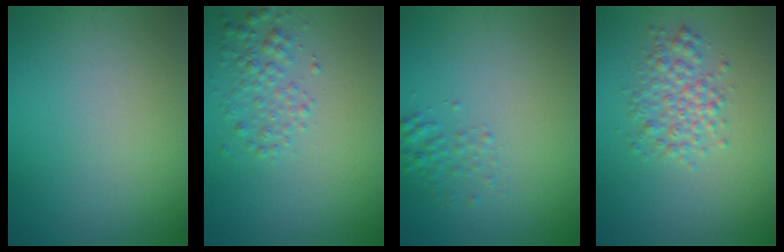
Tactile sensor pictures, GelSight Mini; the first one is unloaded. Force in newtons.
{"total": 2.3, "press": 2.3, "slide": 0.0}
{"total": 1.3, "press": 1.3, "slide": 0.1}
{"total": 3.0, "press": 3.0, "slide": 0.1}